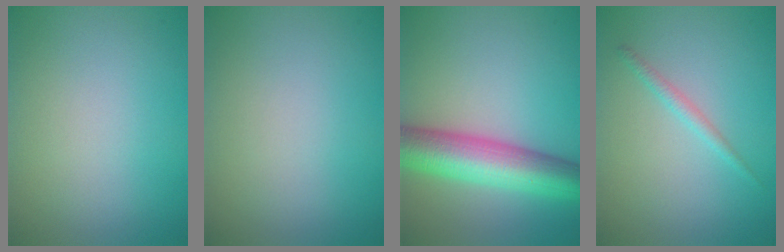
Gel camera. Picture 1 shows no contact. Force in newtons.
{"total": 0.0}
{"total": 8.7, "press": 8.7, "slide": 0.2}
{"total": 1.1, "press": 1.1, "slide": 0.1}